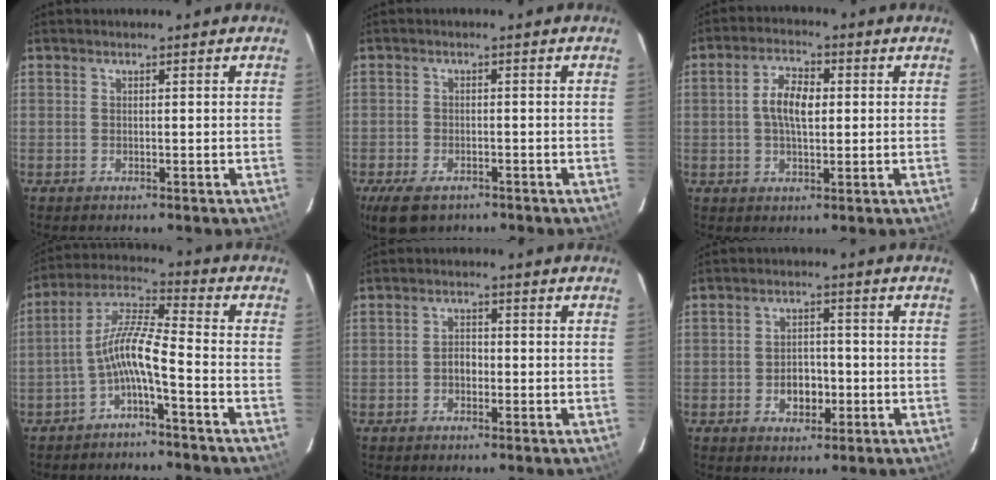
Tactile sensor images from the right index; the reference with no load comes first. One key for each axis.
{"total": 7.1, "fx": -4.8, "fy": 3.8, "fz": 3.8, "tx": -0.096, "ty": -0.023, "tz": -0.083}
{"total": 6.4, "fx": 0.6, "fy": 3.2, "fz": 5.5, "tx": -0.104, "ty": 0.014, "tz": 0.011}
{"total": 8.2, "fx": -3.6, "fy": 0.9, "fz": 7.3, "tx": -0.170, "ty": 0.019, "tz": -0.069}
{"total": 2.2, "fx": -0.8, "fy": 1.6, "fz": 1.3, "tx": -0.024, "ty": 0.008, "tz": -0.015}
{"total": 5.1, "fx": -1.6, "fy": 3.6, "fz": 3.2, "tx": -0.062, "ty": 0.008, "tz": -0.019}